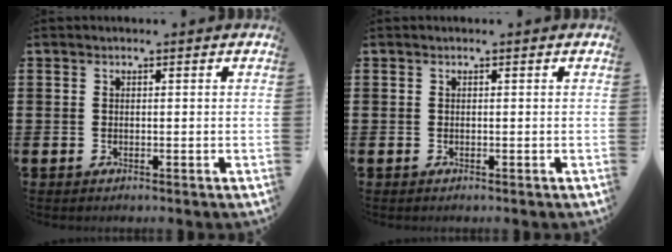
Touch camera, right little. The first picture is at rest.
{"total": 0.0}